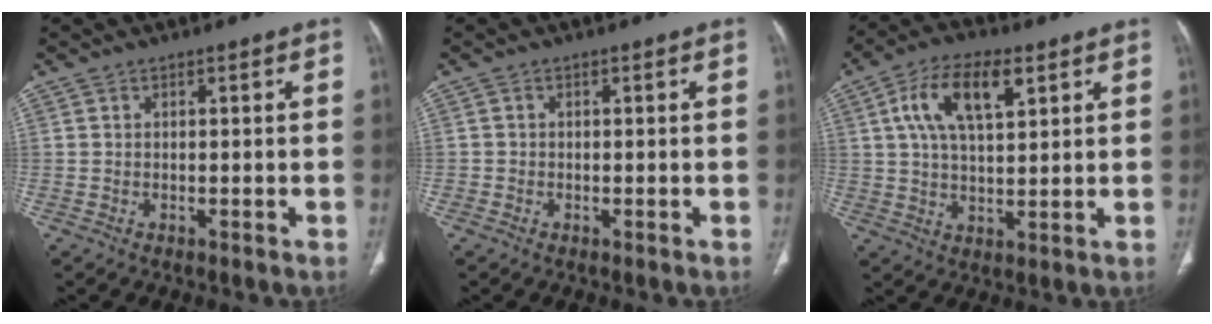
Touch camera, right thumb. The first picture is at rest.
{"total": 0.6, "force": [-0.3, 0.5, -0.1], "torque": [0.003, 0.004, -0.009]}
{"total": 11.6, "force": [4.6, 5.4, 9.2], "torque": [-0.165, 0.001, 0.082]}